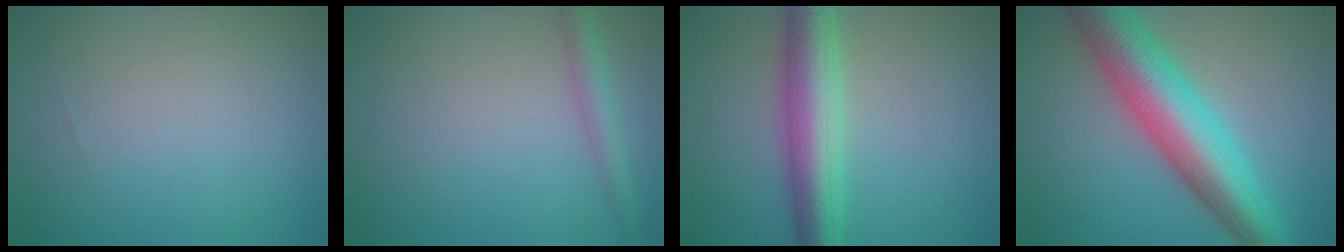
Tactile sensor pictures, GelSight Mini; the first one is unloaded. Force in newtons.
{"total": 2.3, "press": 2.3, "slide": 0.1}
{"total": 7.0, "press": 7.0, "slide": 0.0}
{"total": 10.1, "press": 10.1, "slide": 0.3}